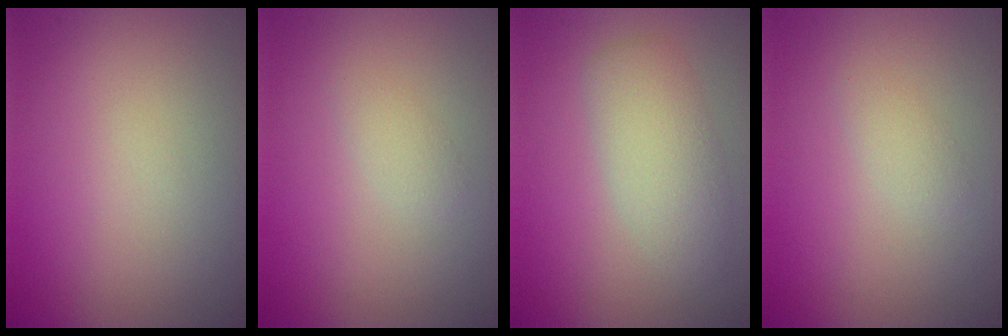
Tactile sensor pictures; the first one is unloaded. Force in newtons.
{"total": 1.0, "press": 1.0, "slide": 0.0}
{"total": 3.3, "press": 3.3, "slide": 0.0}
{"total": 1.0, "press": 1.0, "slide": 0.0}